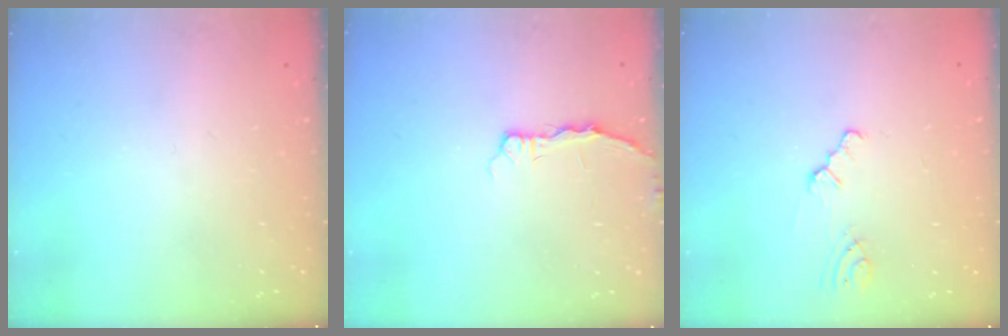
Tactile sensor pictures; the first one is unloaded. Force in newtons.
{"total": 2.9, "press": 2.8, "slide": 0.4}
{"total": 1.0, "press": 1.0, "slide": 0.2}